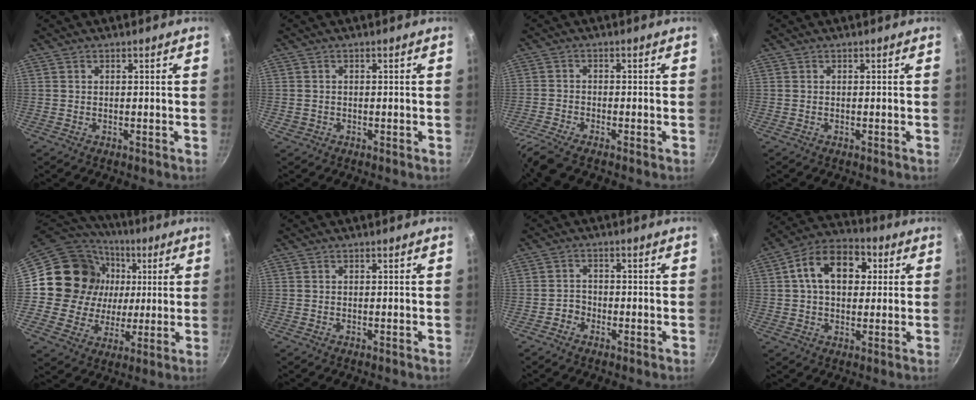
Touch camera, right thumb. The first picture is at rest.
{"total": 1.1, "force": [-0.3, 1.0, 0.3], "torque": [-0.005, 0.002, -0.001]}
{"total": 5.2, "force": [-4.2, 0.6, 3.0], "torque": [-0.083, 0.012, -0.092]}
{"total": 0.0}
{"total": 20.1, "force": [3.0, 18.1, 8.2], "torque": [-0.137, 0.010, 0.052]}
{"total": 0.0}
{"total": 2.2, "force": [-1.3, 1.7, 0.5], "torque": [0.003, 0.014, -0.024]}
{"total": 13.9, "force": [3.1, 9.5, 9.7], "torque": [-0.124, 0.019, 0.033]}